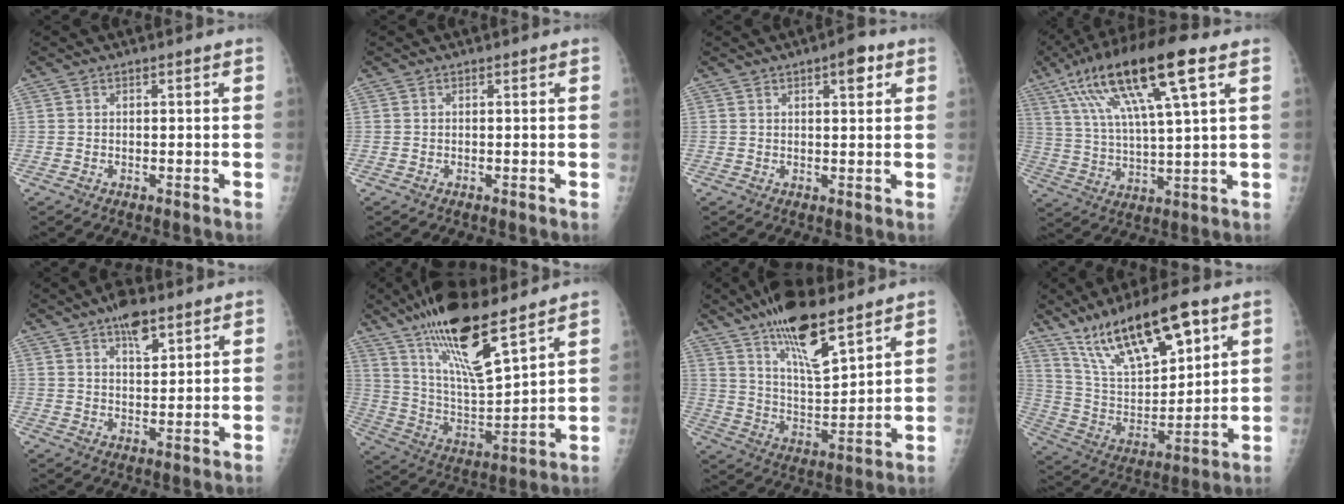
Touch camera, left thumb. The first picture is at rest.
{"total": 0.0}
{"total": 4.0, "force": [2.0, 1.4, 3.2], "torque": [-0.034, -0.005, 0.024]}
{"total": 18.9, "force": [8.7, 3.7, 16.4], "torque": [-0.308, -0.002, 0.152]}
{"total": 6.6, "force": [4.1, 2.8, 4.4], "torque": [-0.053, -0.018, 0.063]}
{"total": 19.4, "force": [13.2, 4.6, 13.4], "torque": [-0.221, -0.066, 0.247]}
{"total": 15.9, "force": [10.6, 4.9, 10.7], "torque": [-0.164, -0.060, 0.195]}
{"total": 19.5, "force": [11.8, 6.9, 13.9], "torque": [-0.209, -0.045, 0.225]}